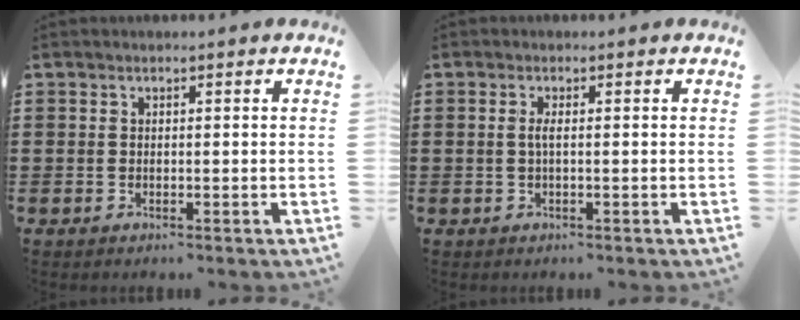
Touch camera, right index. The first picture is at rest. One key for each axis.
{"total": 1.4, "fx": -0.1, "fy": 0.1, "fz": 1.4, "tx": -0.036, "ty": -0.004, "tz": -0.006}